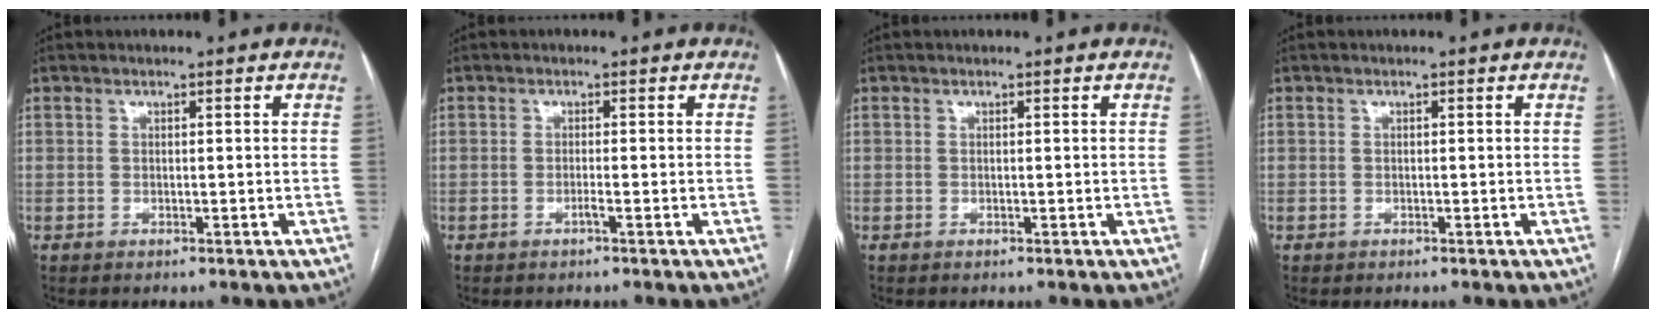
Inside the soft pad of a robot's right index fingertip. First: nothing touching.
{"total": 0.8, "force": [-0.5, -0.2, 0.6], "torque": [-0.010, 0.001, -0.010]}
{"total": 0.0}
{"total": 0.0}